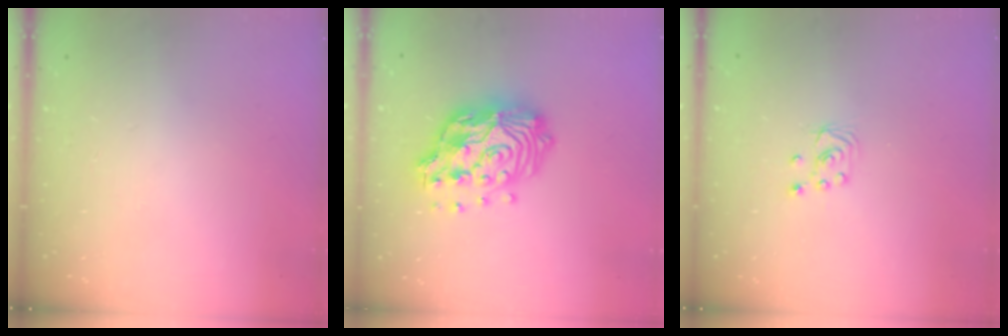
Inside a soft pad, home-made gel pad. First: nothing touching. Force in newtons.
{"total": 18.7, "press": 18.6, "slide": 1.5}
{"total": 3.1, "press": 3.1, "slide": 0.2}